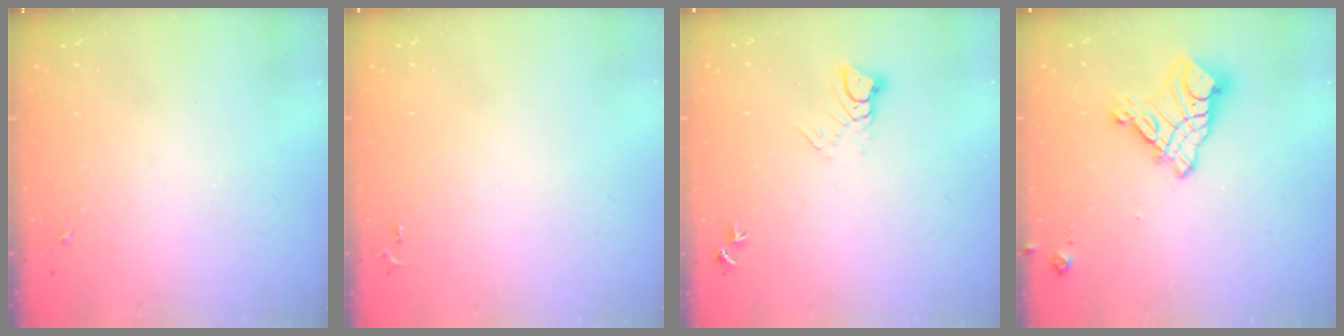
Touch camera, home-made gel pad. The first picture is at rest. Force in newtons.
{"total": 2.6, "press": 2.6, "slide": 0.3}
{"total": 4.3, "press": 4.3, "slide": 0.2}
{"total": 13.1, "press": 13.0, "slide": 1.3}